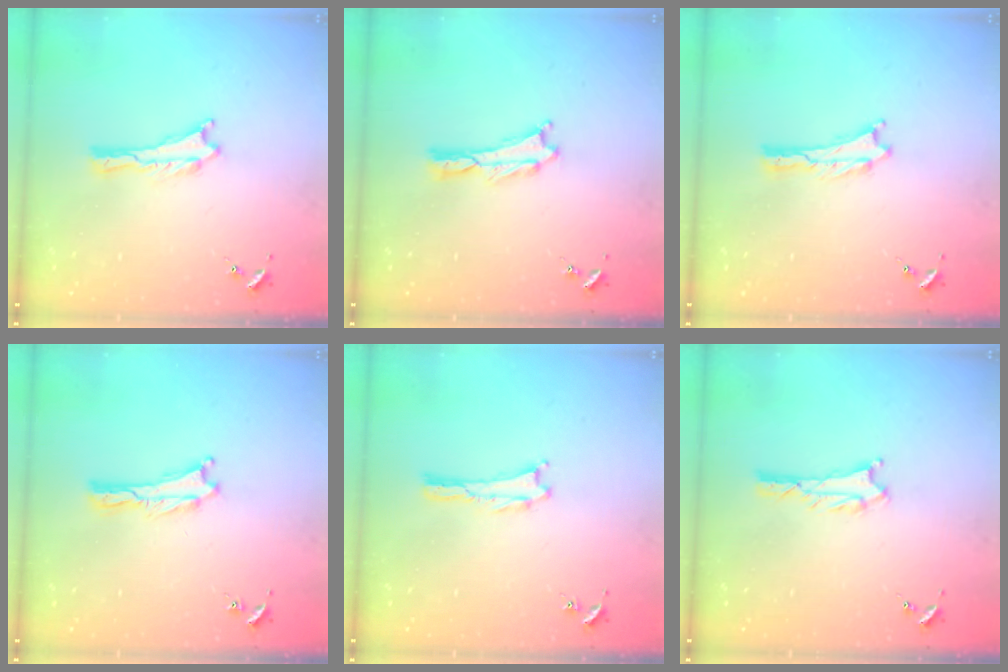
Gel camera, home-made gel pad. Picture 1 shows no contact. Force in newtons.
{"total": 0.0}
{"total": 0.0}
{"total": 0.0}
{"total": 0.0}
{"total": 0.7, "press": 0.7, "slide": 0.1}